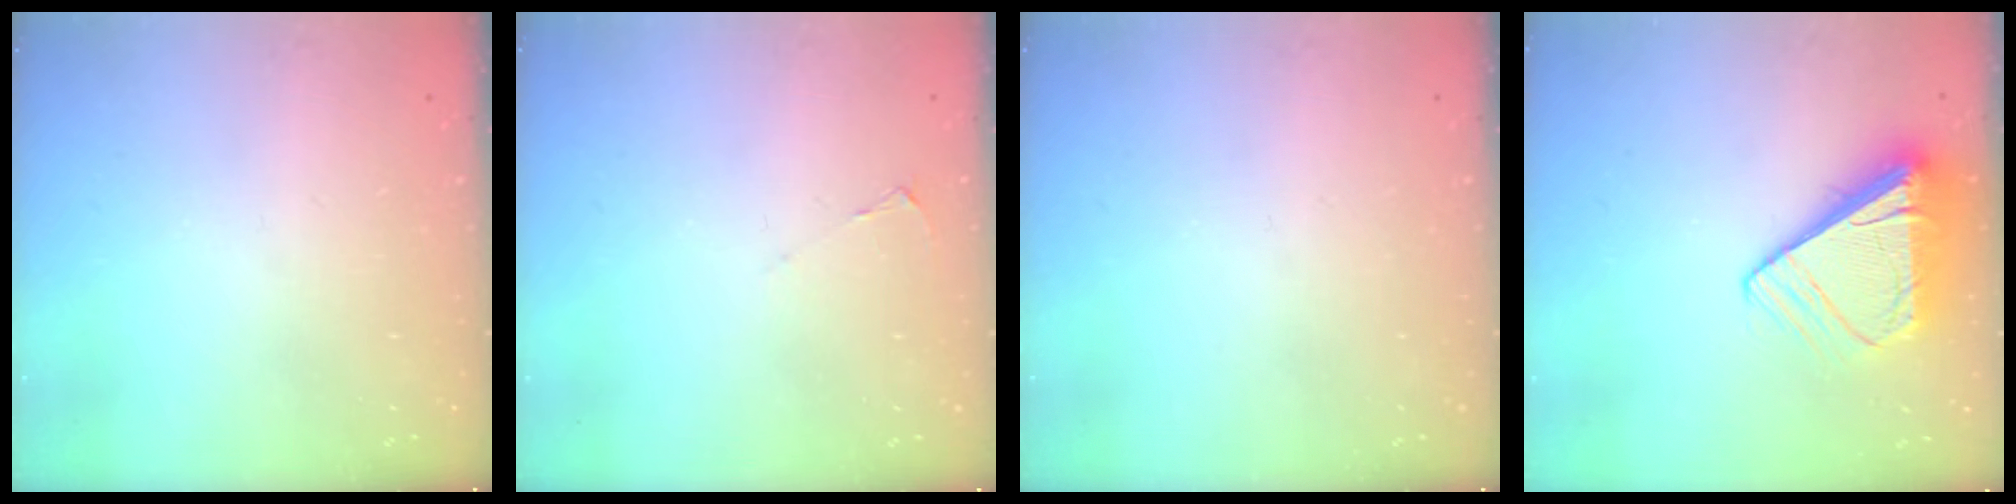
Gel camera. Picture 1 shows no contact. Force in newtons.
{"total": 1.7, "press": 1.7, "slide": 0.3}
{"total": 0.0}
{"total": 9.2, "press": 9.2, "slide": 1.3}